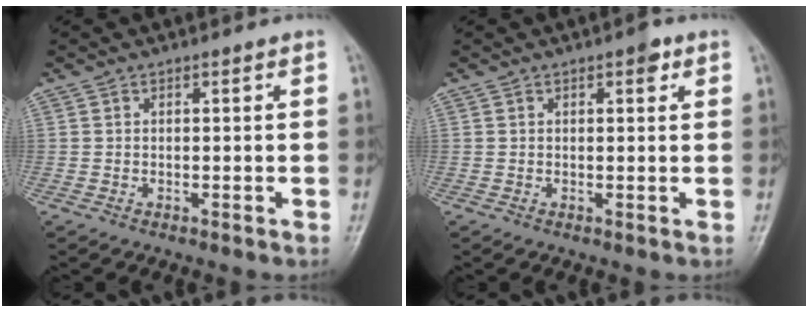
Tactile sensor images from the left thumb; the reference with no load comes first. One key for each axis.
{"total": 2.1, "fx": 1.1, "fy": 0.8, "fz": 1.5, "tx": -0.016, "ty": -0.001, "tz": 0.011}